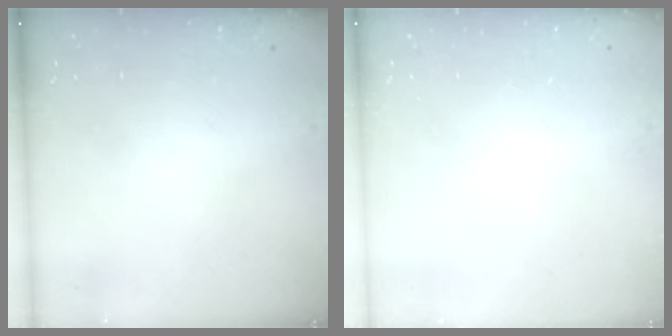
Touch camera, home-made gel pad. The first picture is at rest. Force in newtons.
{"total": 0.0}